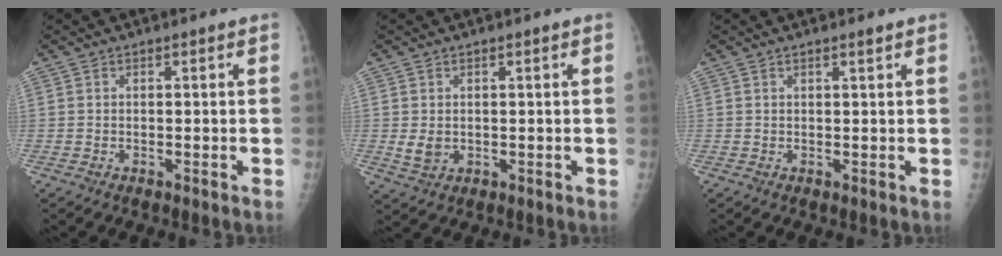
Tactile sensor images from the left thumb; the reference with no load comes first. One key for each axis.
{"total": 2.8, "fx": 0.3, "fy": 2.2, "fz": 1.7, "tx": -0.026, "ty": -0.008, "tz": 0.014}
{"total": 1.0, "fx": 0.8, "fy": 0.1, "fz": 0.6, "tx": -0.008, "ty": -0.004, "tz": 0.014}